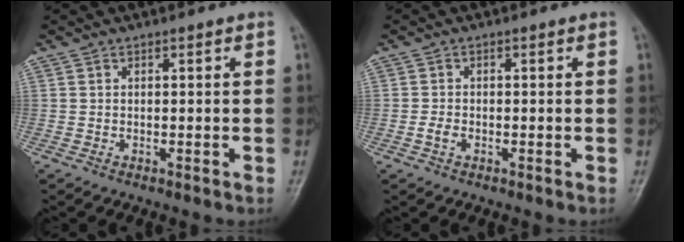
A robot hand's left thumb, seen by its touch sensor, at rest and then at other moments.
{"total": 1.7, "force": [-0.7, 1.1, 1.1], "torque": [-0.023, 0.001, -0.016]}